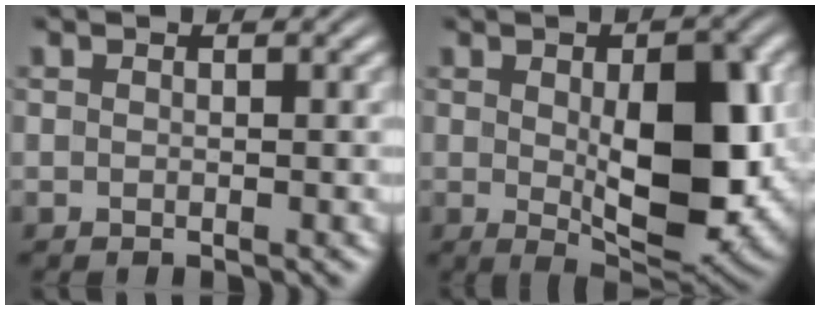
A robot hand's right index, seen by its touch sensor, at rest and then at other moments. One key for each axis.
{"total": 9.5, "fx": -0.1, "fy": 3.8, "fz": 8.7, "tx": -0.137, "ty": -0.031, "tz": 0.016}